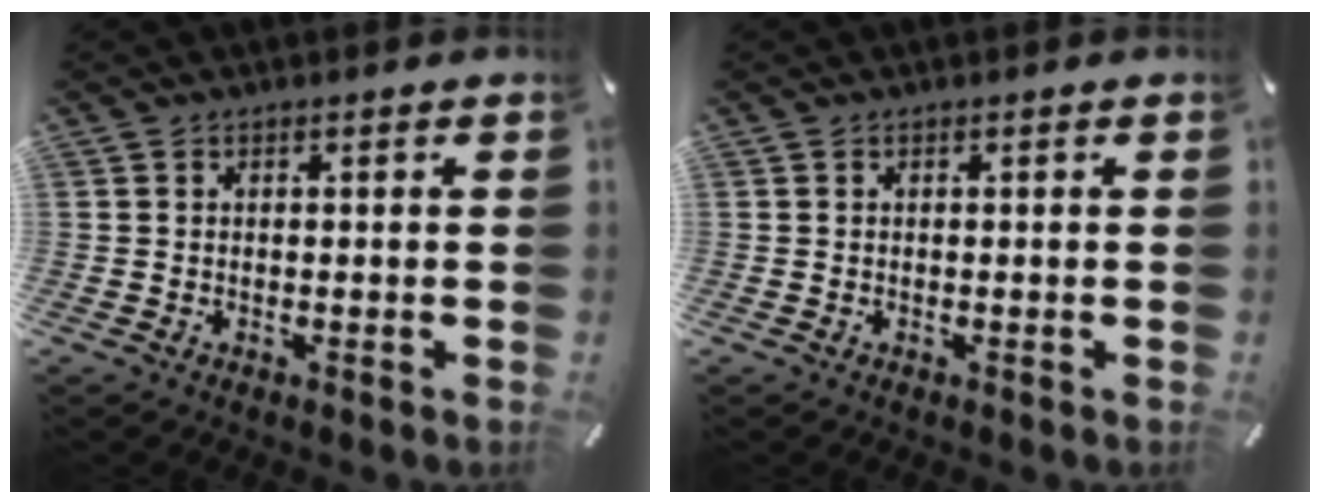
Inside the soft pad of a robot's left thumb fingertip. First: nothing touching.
{"total": 0.0}